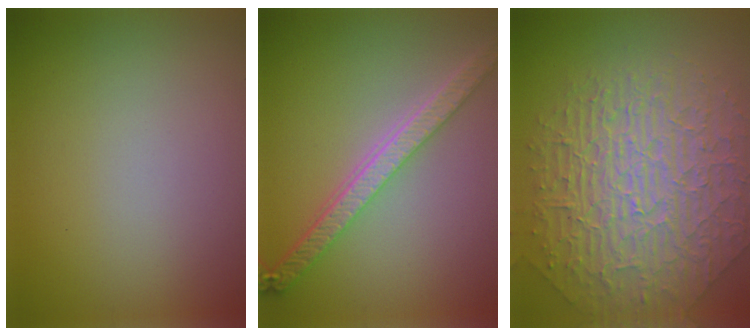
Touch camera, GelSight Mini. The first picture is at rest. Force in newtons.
{"total": 5.2, "press": 4.0, "slide": 3.3}
{"total": 8.8, "press": 6.6, "slide": 5.8}